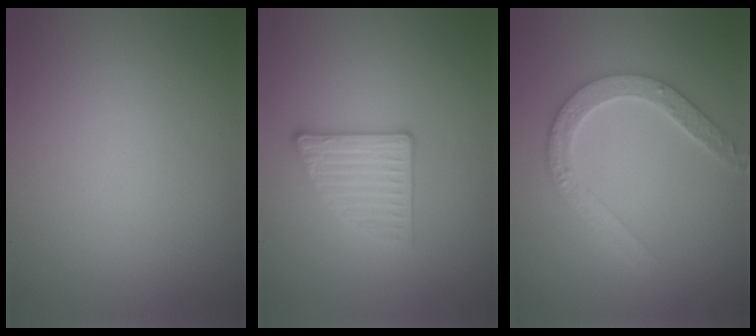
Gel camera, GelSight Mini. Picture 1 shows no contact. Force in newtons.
{"total": 3.4, "press": 3.0, "slide": 1.6}
{"total": 4.7, "press": 3.7, "slide": 2.8}